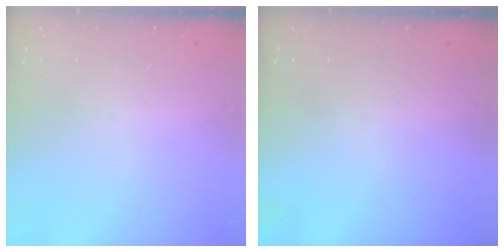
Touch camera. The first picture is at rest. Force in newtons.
{"total": 0.0}